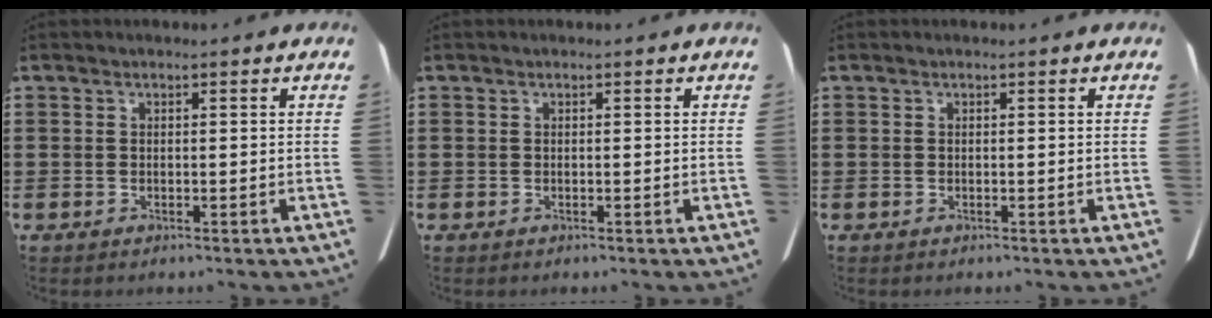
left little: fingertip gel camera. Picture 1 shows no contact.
{"total": 0.0}
{"total": 0.0}